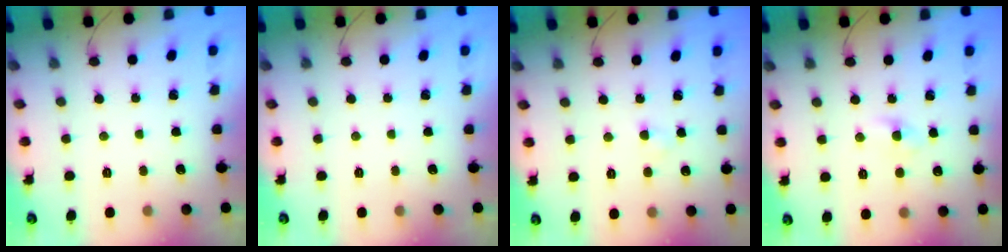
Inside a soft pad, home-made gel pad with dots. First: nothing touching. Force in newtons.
{"total": 0.0}
{"total": 2.2, "press": 2.1, "slide": 0.8}
{"total": 2.4, "press": 2.2, "slide": 1.1}